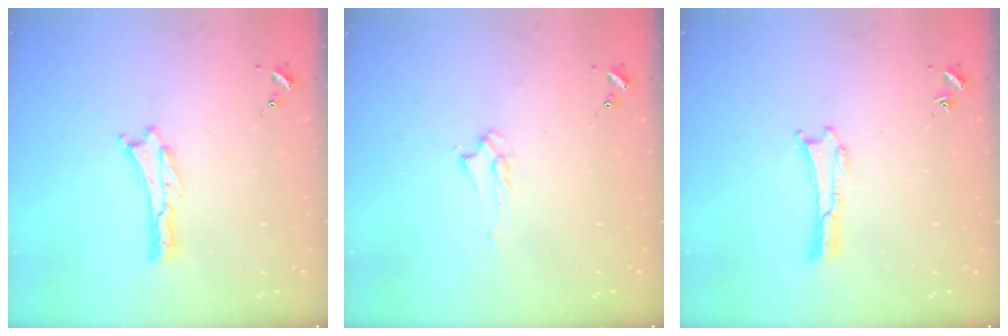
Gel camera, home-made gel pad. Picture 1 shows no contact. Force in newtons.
{"total": 1.7, "press": 1.6, "slide": 0.3}
{"total": 0.0}